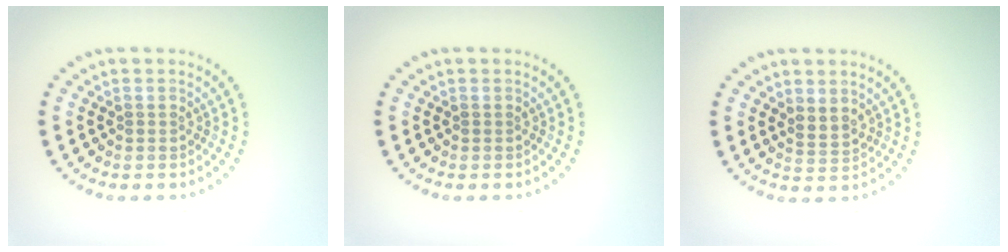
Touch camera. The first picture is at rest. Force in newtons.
{"total": 0.0}
{"total": 1.7, "press": 1.3, "slide": 1.1}